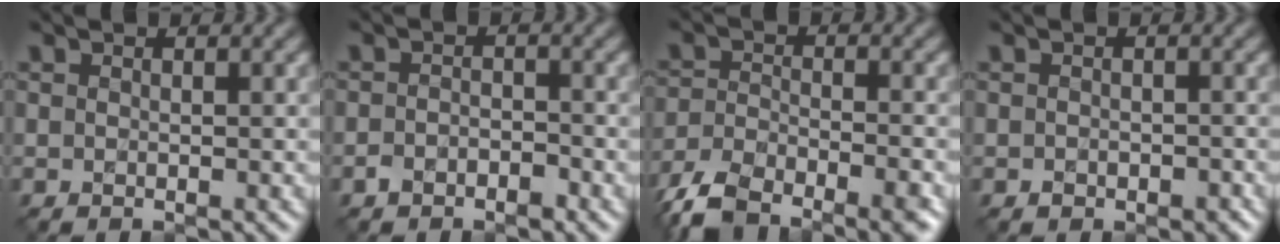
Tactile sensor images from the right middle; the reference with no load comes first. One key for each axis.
{"total": 1.8, "fx": -1.2, "fy": 1.0, "fz": 0.9, "tx": -0.012, "ty": 0.003, "tz": -0.025}
{"total": 8.9, "fx": -6.9, "fy": 3.2, "fz": 4.5, "tx": -0.081, "ty": -0.027, "tz": -0.118}
{"total": 1.2, "fx": -0.6, "fy": 0.8, "fz": 0.6, "tx": -0.007, "ty": -0.003, "tz": -0.010}